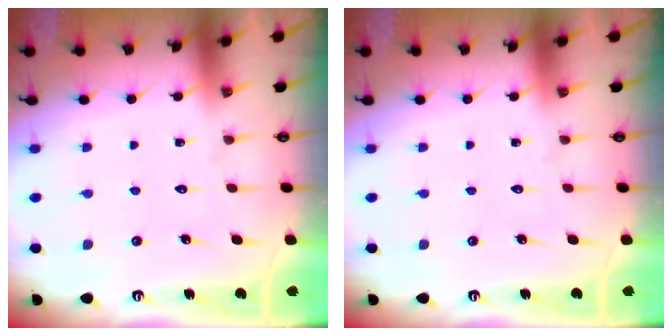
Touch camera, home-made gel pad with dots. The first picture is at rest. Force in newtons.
{"total": 0.0}